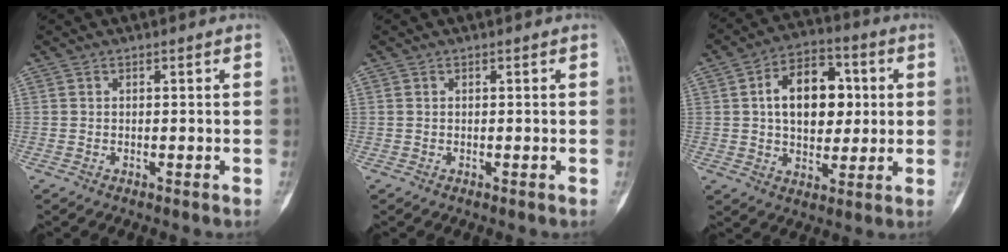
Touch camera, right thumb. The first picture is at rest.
{"total": 0.0}
{"total": 14.7, "force": [2.4, 9.5, 11.0], "torque": [-0.134, 0.010, 0.033]}